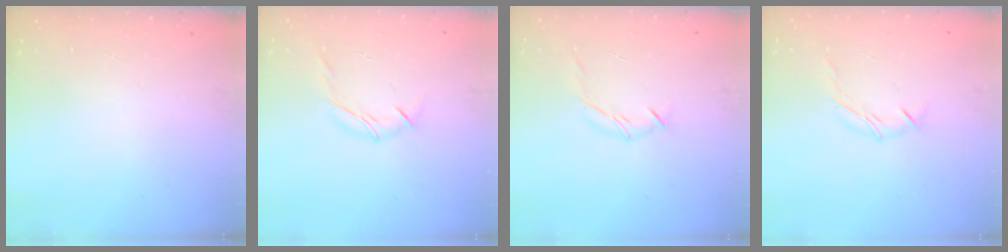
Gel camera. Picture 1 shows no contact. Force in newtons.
{"total": 6.4, "press": 6.3, "slide": 0.9}
{"total": 6.7, "press": 6.6, "slide": 1.2}
{"total": 5.7, "press": 5.6, "slide": 0.7}